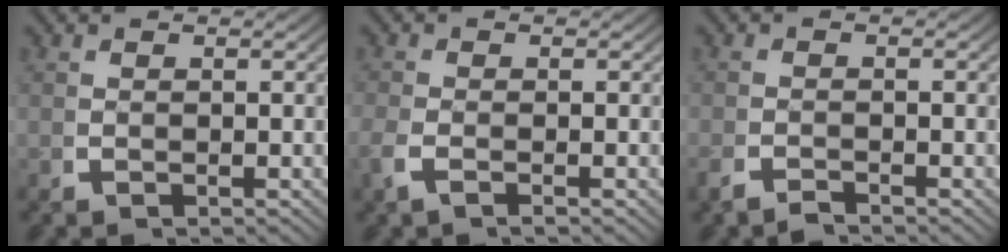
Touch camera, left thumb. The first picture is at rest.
{"total": 1.4, "force": [-0.8, 0.4, 1.0], "torque": [-0.031, -0.002, -0.015]}
{"total": 1.4, "force": [-1.3, 0.3, 0.3], "torque": [-0.002, -0.007, -0.027]}